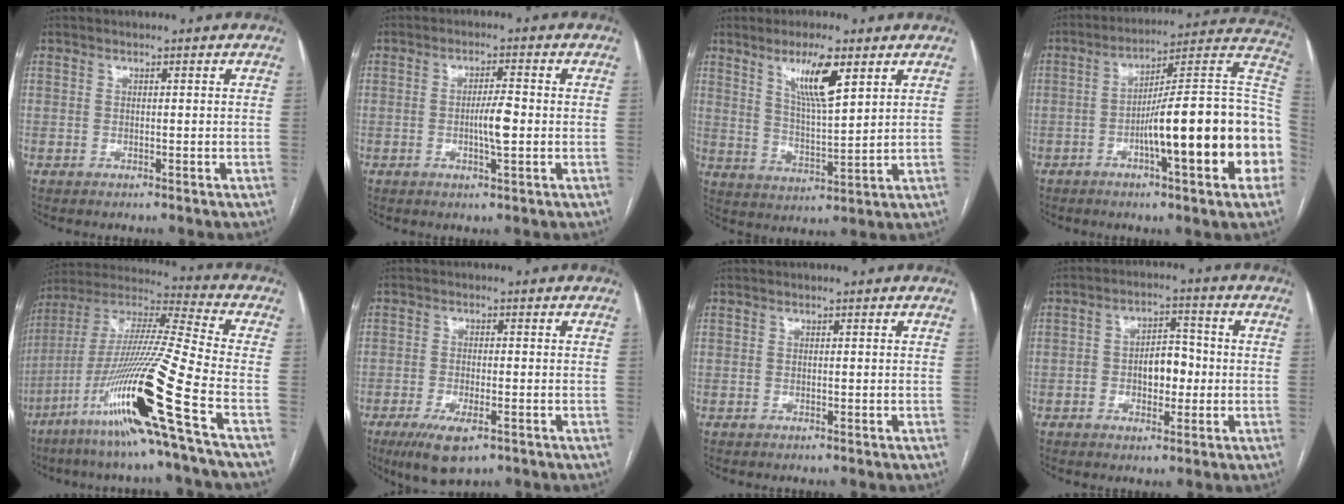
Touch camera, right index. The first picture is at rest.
{"total": 4.2, "force": [-0.6, 0.5, 4.2], "torque": [-0.073, -0.002, -0.009]}
{"total": 8.8, "force": [4.8, 1.1, 7.3], "torque": [-0.135, -0.007, 0.089]}
{"total": 21.5, "force": [-5.0, 2.5, 20.8], "torque": [-0.212, 0.032, -0.067]}
{"total": 22.6, "force": [-10.4, -1.6, 20.0], "torque": [-0.405, -0.039, -0.202]}
{"total": 6.7, "force": [-3.7, 2.0, 5.1], "torque": [-0.095, -0.014, -0.056]}
{"total": 0.0}
{"total": 6.2, "force": [-0.8, 3.4, 5.2], "torque": [-0.083, 0.020, -0.011]}